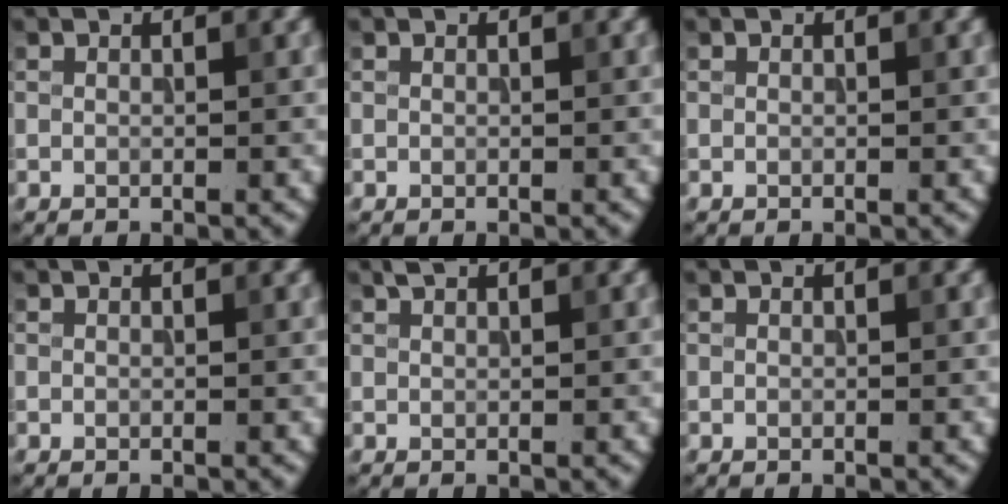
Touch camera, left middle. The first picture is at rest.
{"total": 0.0}
{"total": 0.0}
{"total": 0.0}
{"total": 0.8, "force": [0.7, 0.1, 0.3], "torque": [-0.004, 0.001, 0.013]}
{"total": 0.0}